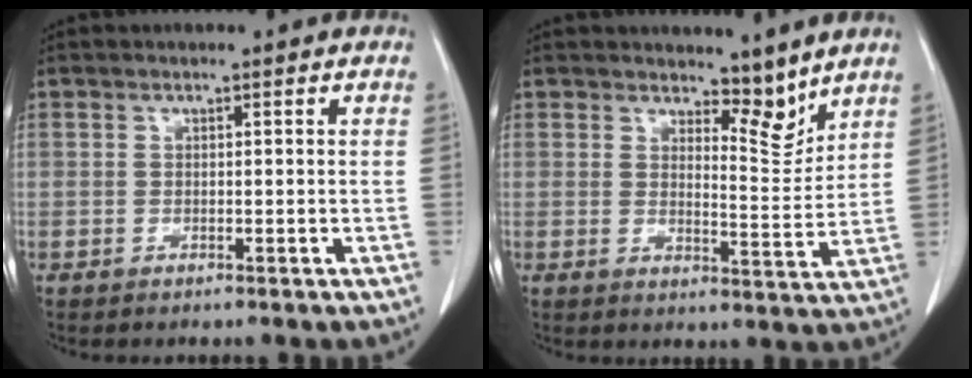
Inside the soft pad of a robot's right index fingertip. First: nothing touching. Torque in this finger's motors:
{"motor_torque": [-0.07, 0.26, 0.03, 0.00]}